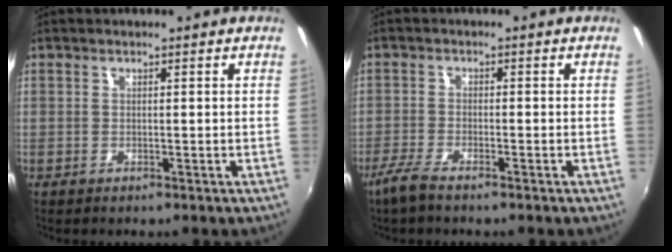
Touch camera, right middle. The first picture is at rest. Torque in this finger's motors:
{"motor_torque": [0.95, -1.01, 0.00, 0.06]}